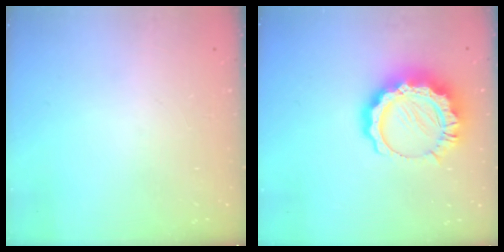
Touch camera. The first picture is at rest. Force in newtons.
{"total": 13.7, "press": 13.6, "slide": 1.2}